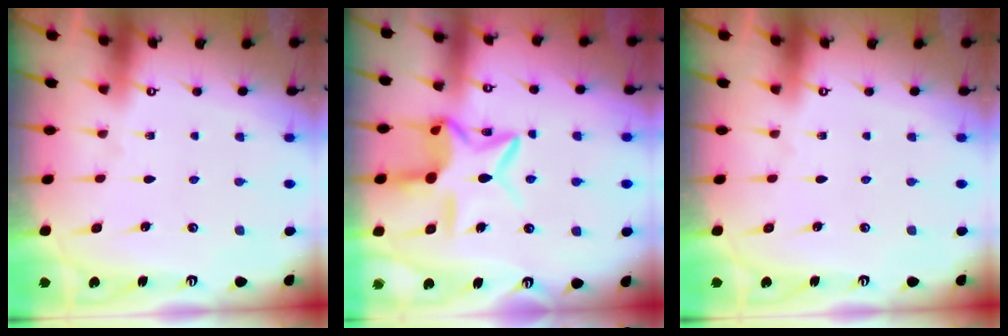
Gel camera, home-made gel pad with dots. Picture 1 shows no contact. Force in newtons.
{"total": 14.1, "press": 14.0, "slide": 1.2}
{"total": 0.0}